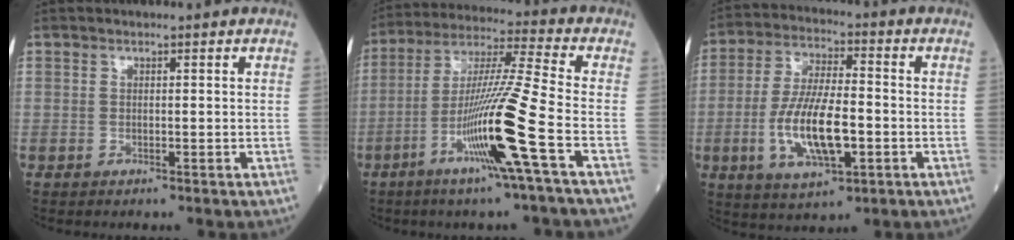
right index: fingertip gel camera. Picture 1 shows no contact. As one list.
[{"total": 14.9, "force": [-5.5, -2.1, 13.6], "torque": [-0.261, -0.013, -0.106]}, {"total": 12.3, "force": [-2.9, 3.7, 11.4], "torque": [-0.230, -0.004, -0.049]}]